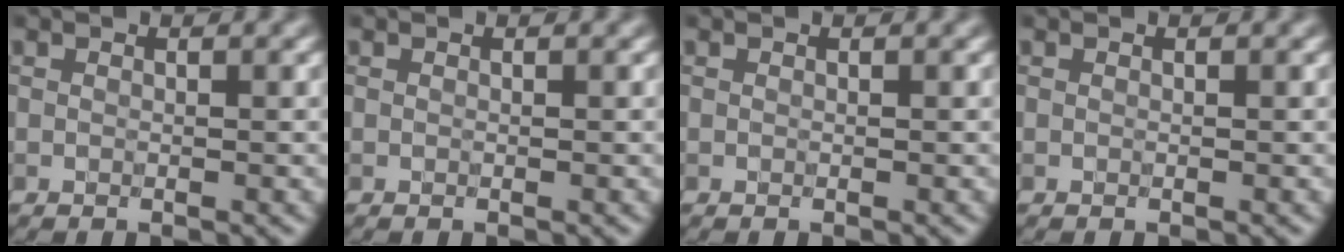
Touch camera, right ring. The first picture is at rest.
{"total": 0.0}
{"total": 0.0}
{"total": 0.0}